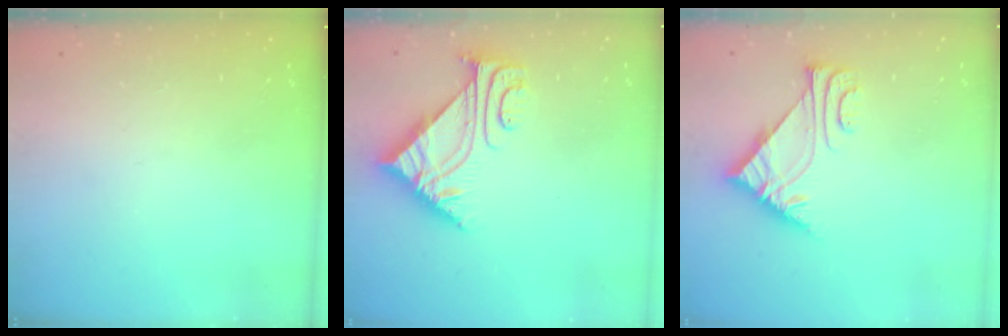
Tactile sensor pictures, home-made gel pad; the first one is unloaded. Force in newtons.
{"total": 6.0, "press": 6.0, "slide": 0.8}
{"total": 6.6, "press": 6.6, "slide": 0.2}